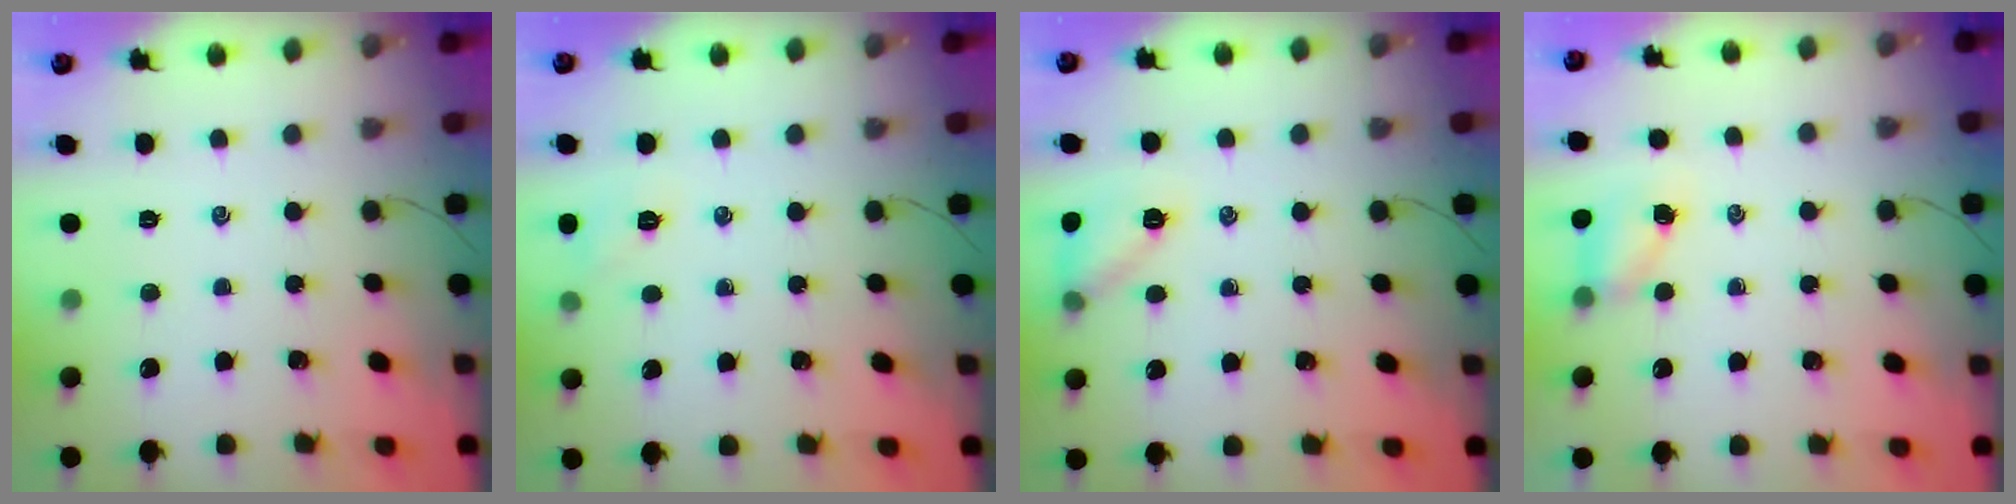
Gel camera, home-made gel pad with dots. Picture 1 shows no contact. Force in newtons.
{"total": 5.7, "press": 5.6, "slide": 1.2}
{"total": 9.0, "press": 9.0, "slide": 0.9}
{"total": 4.6, "press": 4.6, "slide": 0.7}